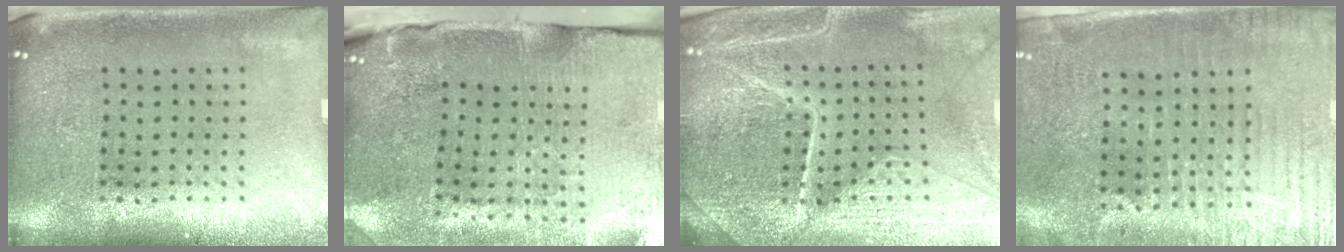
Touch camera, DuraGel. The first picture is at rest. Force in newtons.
{"total": 4.7, "press": 3.8, "slide": 2.9}
{"total": 5.2, "press": 4.9, "slide": 2.0}
{"total": 3.1, "press": 2.8, "slide": 1.4}